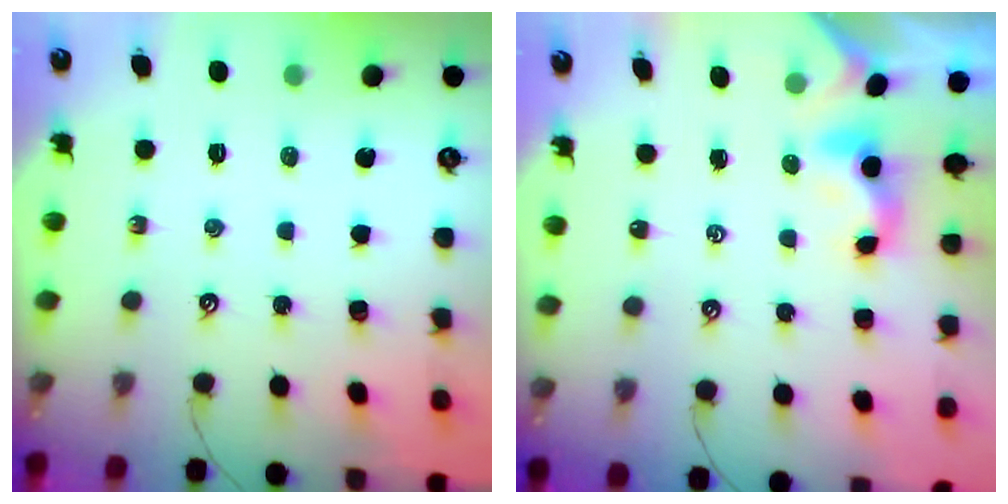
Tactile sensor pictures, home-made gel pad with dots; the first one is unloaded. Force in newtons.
{"total": 0.6, "press": 0.4, "slide": 0.3}